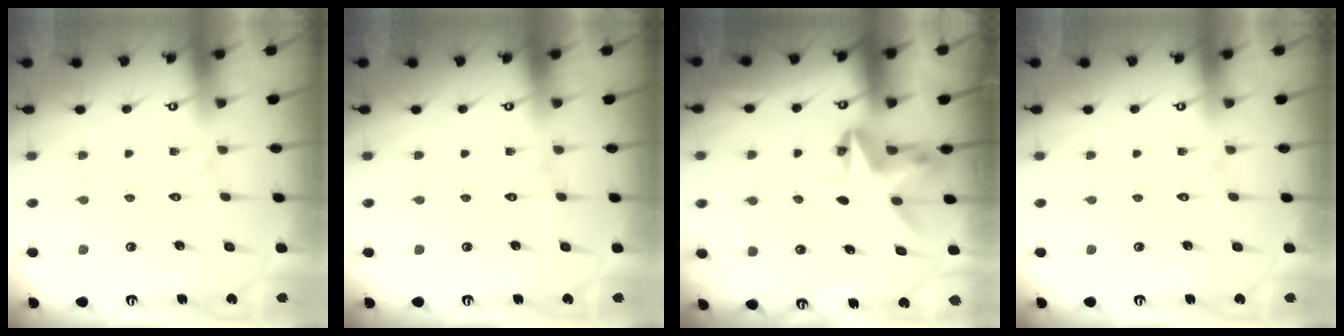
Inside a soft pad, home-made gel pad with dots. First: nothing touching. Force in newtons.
{"total": 0.0}
{"total": 5.9, "press": 5.8, "slide": 0.4}
{"total": 0.0}